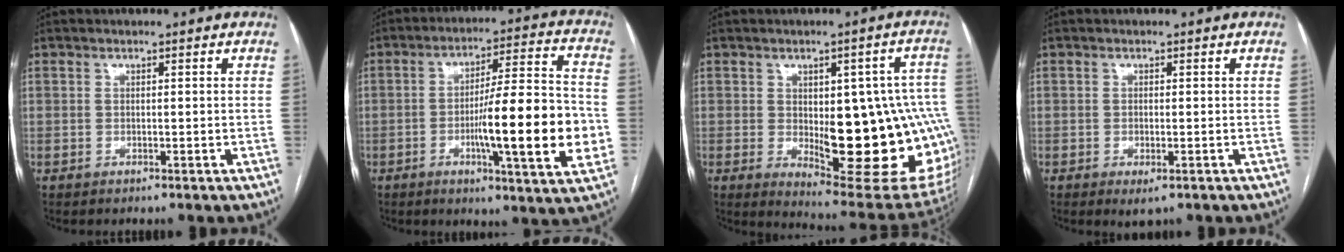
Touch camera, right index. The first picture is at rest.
{"total": 17.6, "force": [-3.6, 1.2, 17.2], "torque": [-0.256, -0.001, -0.054]}
{"total": 22.5, "force": [-2.2, 6.9, 21.3], "torque": [-0.209, 0.012, -0.003]}
{"total": 2.2, "force": [-1.1, 0.8, 1.7], "torque": [-0.027, -0.004, -0.010]}